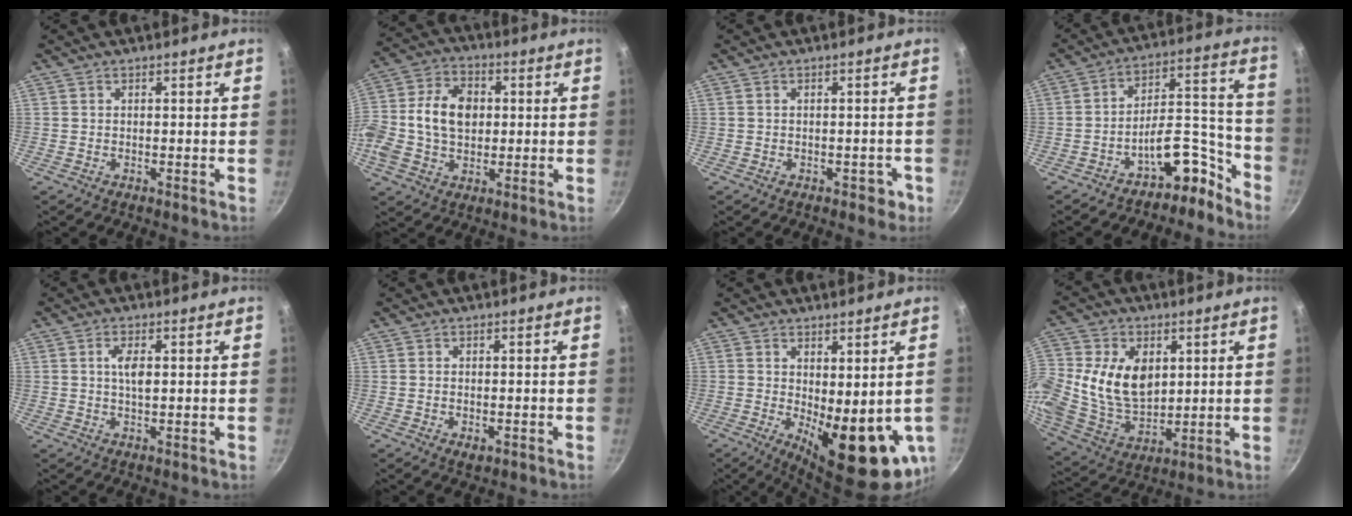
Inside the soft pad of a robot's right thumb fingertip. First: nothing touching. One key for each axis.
{"total": 15.4, "fx": 0.6, "fy": 11.0, "fz": 10.7, "tx": -0.194, "ty": 0.021, "tz": -0.004}
{"total": 2.4, "fx": -1.1, "fy": 1.7, "fz": 1.3, "tx": 0.004, "ty": 0.024, "tz": 0.001}
{"total": 11.7, "fx": -8.6, "fy": 5.5, "fz": 5.7, "tx": -0.025, "ty": 0.123, "tz": -0.127}
{"total": 3.8, "fx": 0.7, "fy": 1.6, "fz": 3.4, "tx": -0.059, "ty": 0.002, "tz": 0.014}
{"total": 2.0, "fx": -0.5, "fy": 1.2, "fz": 1.5, "tx": -0.023, "ty": -0.004, "tz": -0.007}
{"total": 14.1, "fx": -1.1, "fy": 5.5, "fz": 12.9, "tx": -0.150, "ty": -0.022, "tz": 0.003}
{"total": 16.2, "fx": 2.8, "fy": 11.6, "fz": 10.9, "tx": -0.197, "ty": -0.015, "tz": 0.058}